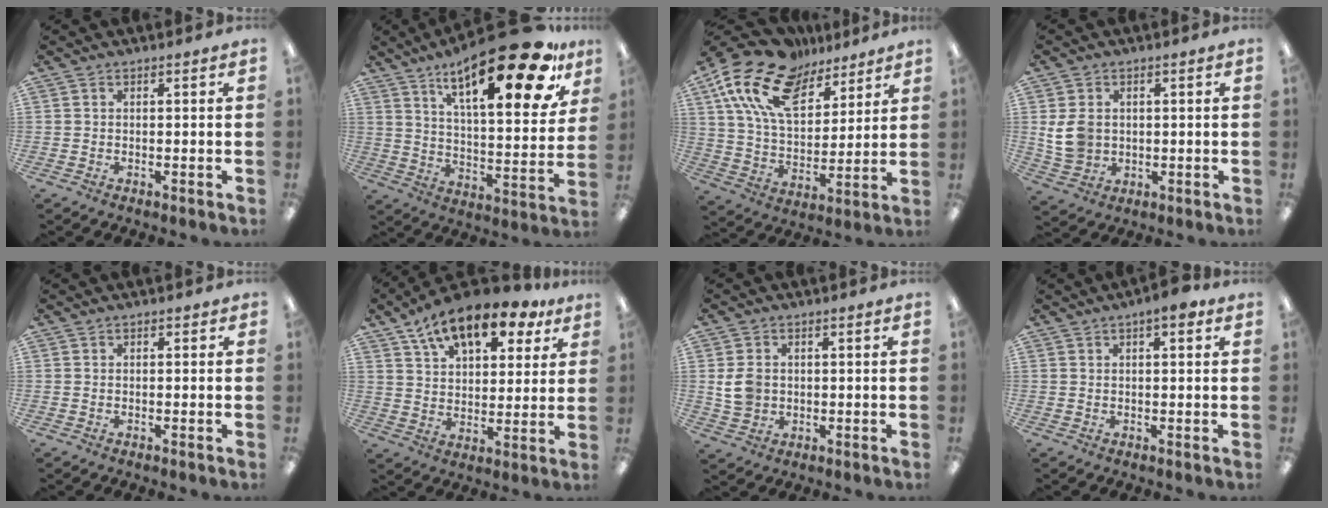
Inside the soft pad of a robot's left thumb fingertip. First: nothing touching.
{"total": 25.5, "force": [15.7, 7.8, 18.5], "torque": [-0.279, -0.095, 0.249]}
{"total": 18.7, "force": [12.0, 9.9, 10.4], "torque": [-0.229, -0.060, 0.218]}
{"total": 7.0, "force": [1.1, 5.8, 3.8], "torque": [-0.074, 0.005, 0.023]}
{"total": 0.6, "force": [0.0, 0.6, 0.2], "torque": [0.004, 0.000, -0.003]}
{"total": 14.3, "force": [10.1, 6.6, 7.8], "torque": [-0.134, -0.045, 0.177]}
{"total": 5.9, "force": [0.4, 5.0, 3.2], "torque": [-0.053, 0.005, 0.008]}
{"total": 4.1, "force": [1.9, 1.4, 3.3], "torque": [-0.044, -0.004, 0.028]}